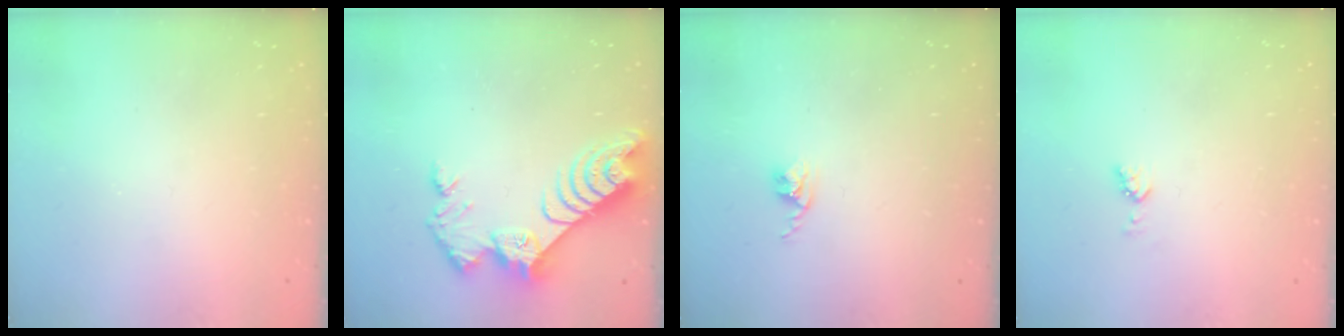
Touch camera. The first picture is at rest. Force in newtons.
{"total": 9.6, "press": 9.5, "slide": 0.9}
{"total": 2.6, "press": 2.6, "slide": 0.4}
{"total": 3.6, "press": 3.5, "slide": 0.9}